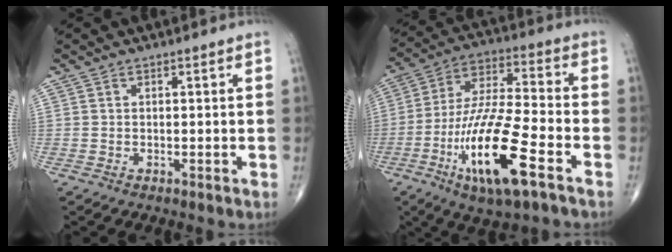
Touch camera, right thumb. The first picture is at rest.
{"total": 18.9, "force": [-8.0, 4.4, 16.5], "torque": [-0.334, 0.024, -0.140]}